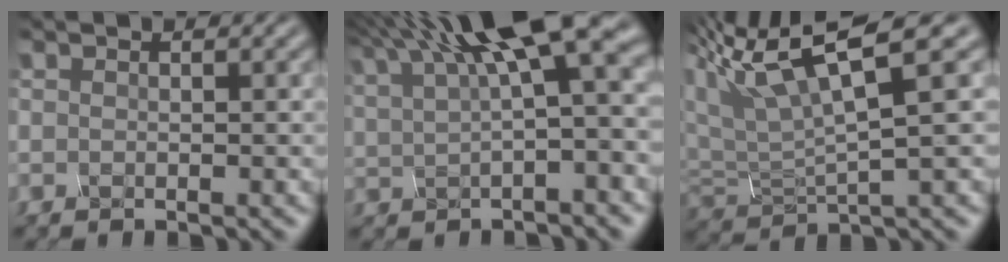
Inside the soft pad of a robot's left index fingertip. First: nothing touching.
{"total": 9.3, "force": [4.4, 1.4, 8.0], "torque": [-0.101, 0.029, 0.085]}
{"total": 6.2, "force": [5.0, 0.0, 3.6], "torque": [-0.095, 0.019, 0.107]}